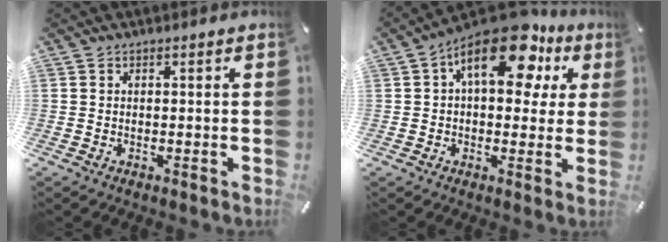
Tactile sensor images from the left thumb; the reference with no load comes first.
{"total": 16.4, "force": [7.2, 8.5, 12.1], "torque": [-0.170, -0.033, 0.120]}